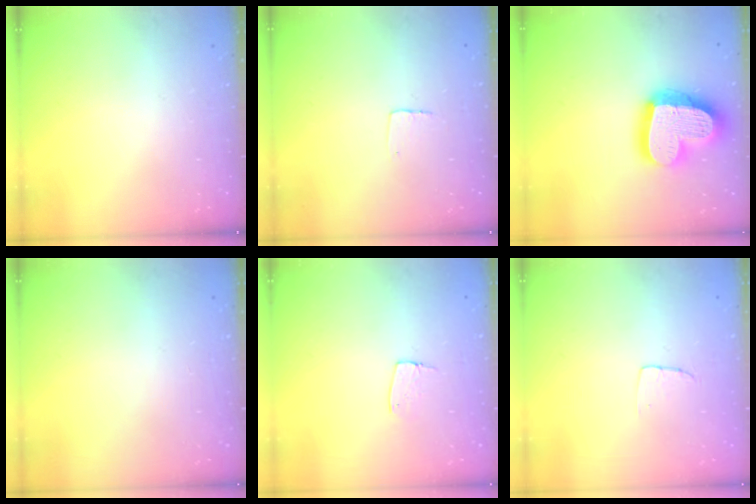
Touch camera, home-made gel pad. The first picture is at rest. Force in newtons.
{"total": 4.3, "press": 4.3, "slide": 0.3}
{"total": 24.3, "press": 24.2, "slide": 2.4}
{"total": 0.0}
{"total": 5.5, "press": 5.5, "slide": 0.4}
{"total": 2.9, "press": 2.9, "slide": 0.1}